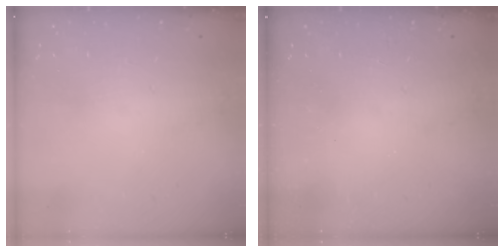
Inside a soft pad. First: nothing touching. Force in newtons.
{"total": 2.5, "press": 2.3, "slide": 0.8}